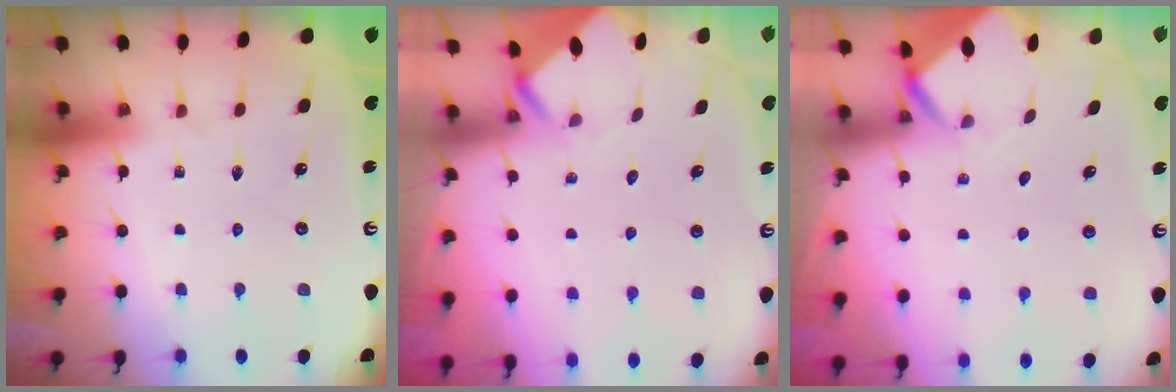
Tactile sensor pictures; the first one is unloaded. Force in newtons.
{"total": 3.5, "press": 3.5, "slide": 0.1}
{"total": 3.2, "press": 3.2, "slide": 0.1}